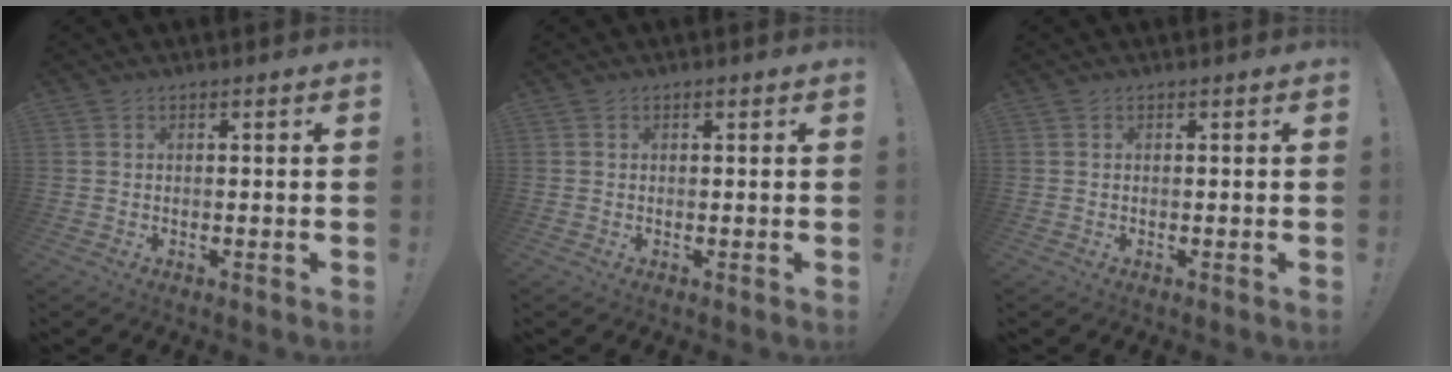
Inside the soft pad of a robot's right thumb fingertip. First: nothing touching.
{"total": 0.0}
{"total": 0.0}